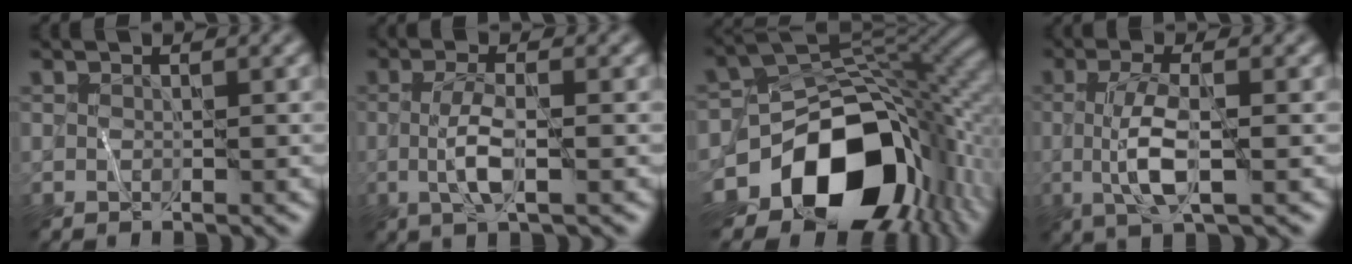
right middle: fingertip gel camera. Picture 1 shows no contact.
{"total": 3.2, "force": [-0.3, 0.7, 3.1], "torque": [-0.065, -0.003, -0.011]}
{"total": 16.3, "force": [-7.1, 10.8, 9.9], "torque": [-0.157, -0.021, -0.110]}
{"total": 4.4, "force": [-0.2, 1.1, 4.2], "torque": [-0.091, -0.005, -0.006]}